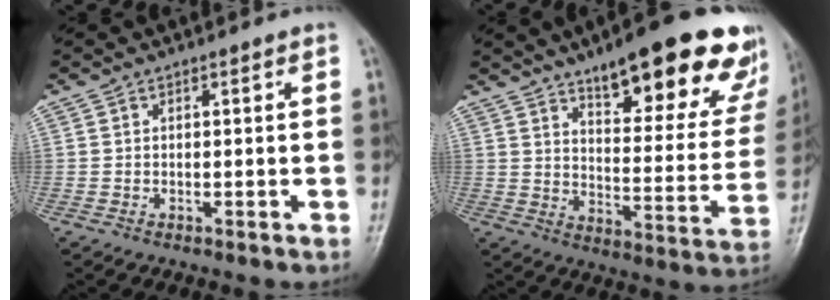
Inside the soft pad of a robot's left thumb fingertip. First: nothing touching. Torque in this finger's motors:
{"motor_torque": [1.42, 1.41, 1.60, -1.17, 0.13]}